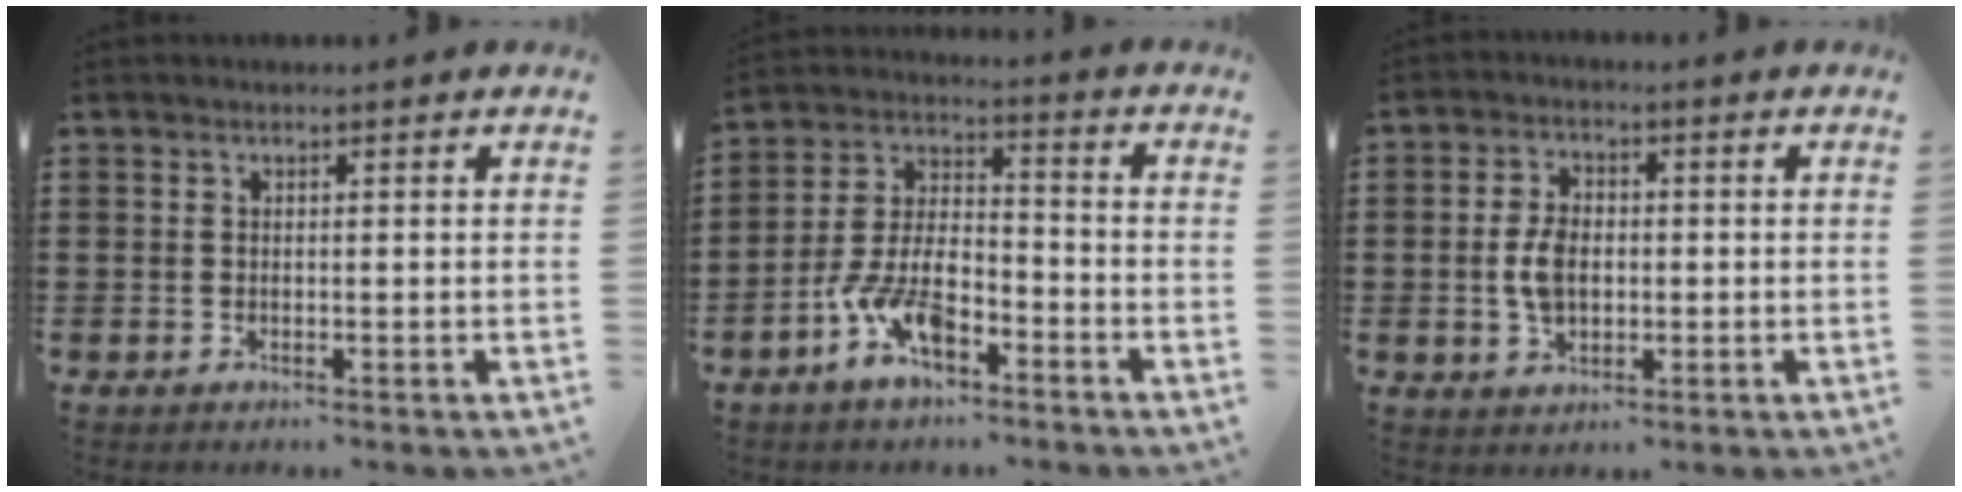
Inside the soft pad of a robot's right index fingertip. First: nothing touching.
{"total": 8.8, "force": [-4.7, 3.9, 6.3], "torque": [-0.152, 0.000, -0.092]}
{"total": 5.2, "force": [-0.3, 3.2, 4.1], "torque": [-0.102, -0.001, -0.012]}